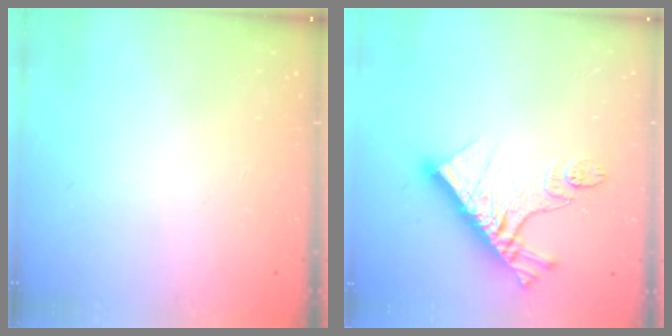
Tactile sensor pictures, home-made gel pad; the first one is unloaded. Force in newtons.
{"total": 16.9, "press": 16.8, "slide": 1.6}